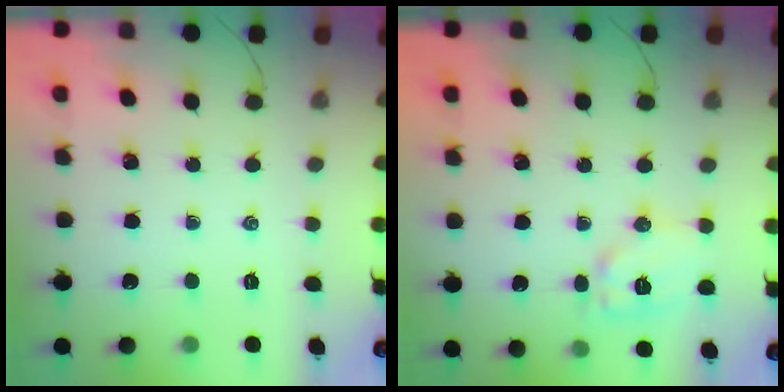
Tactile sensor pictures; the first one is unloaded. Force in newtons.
{"total": 9.8, "press": 9.8, "slide": 0.2}